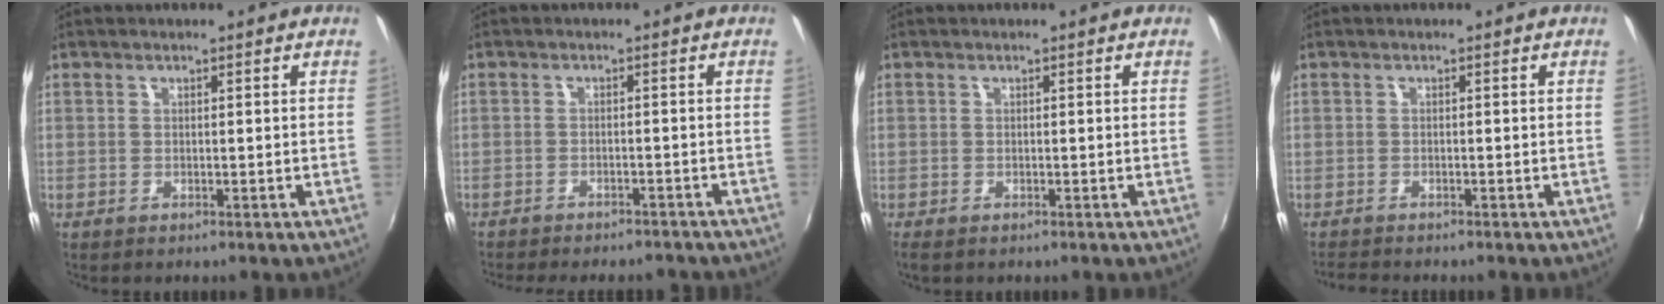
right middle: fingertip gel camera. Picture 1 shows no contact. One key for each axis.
{"total": 10.6, "fx": -9.3, "fy": 2.9, "fz": 4.2, "tx": -0.095, "ty": -0.015, "tz": -0.123}
{"total": 1.2, "fx": -0.8, "fy": 0.4, "fz": 0.8, "tx": -0.017, "ty": -0.004, "tz": -0.012}
{"total": 2.9, "fx": -2.8, "fy": 0.2, "fz": 0.9, "tx": -0.029, "ty": -0.015, "tz": -0.052}